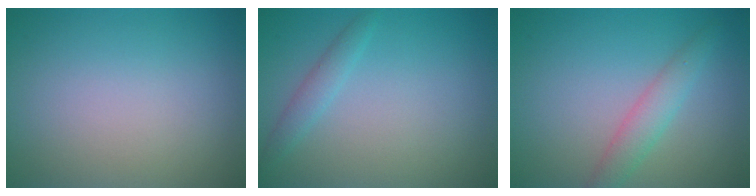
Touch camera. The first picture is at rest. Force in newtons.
{"total": 1.5, "press": 1.5, "slide": 0.1}
{"total": 2.5, "press": 2.5, "slide": 0.1}